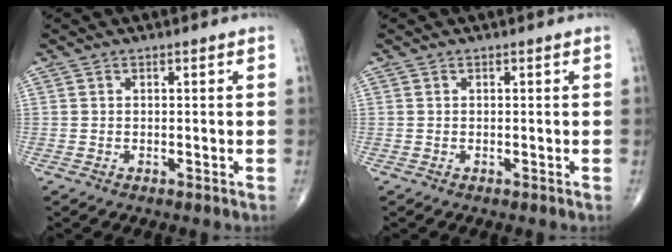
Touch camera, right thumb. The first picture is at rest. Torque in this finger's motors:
{"motor_torque": [0.01, 0.14, 0.00, 0.00, 0.01]}